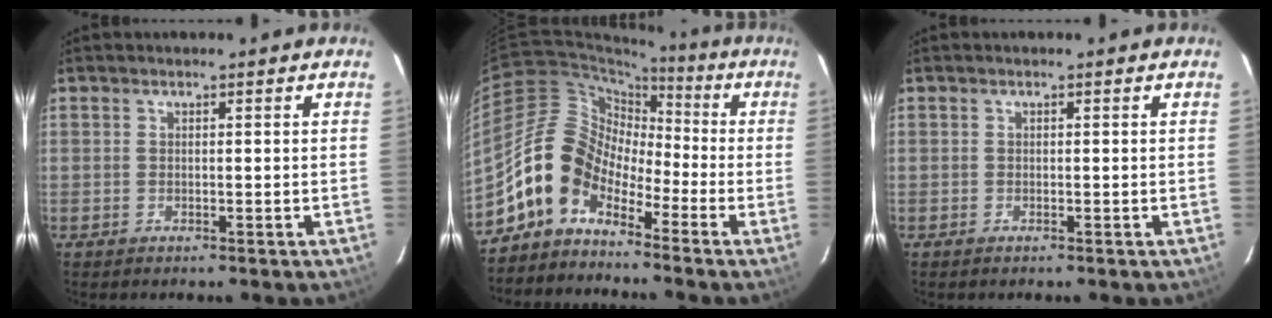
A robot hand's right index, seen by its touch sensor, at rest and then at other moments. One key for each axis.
{"total": 10.0, "fx": -6.1, "fy": 6.6, "fz": 4.5, "tx": -0.079, "ty": 0.030, "tz": -0.131}
{"total": 0.0}